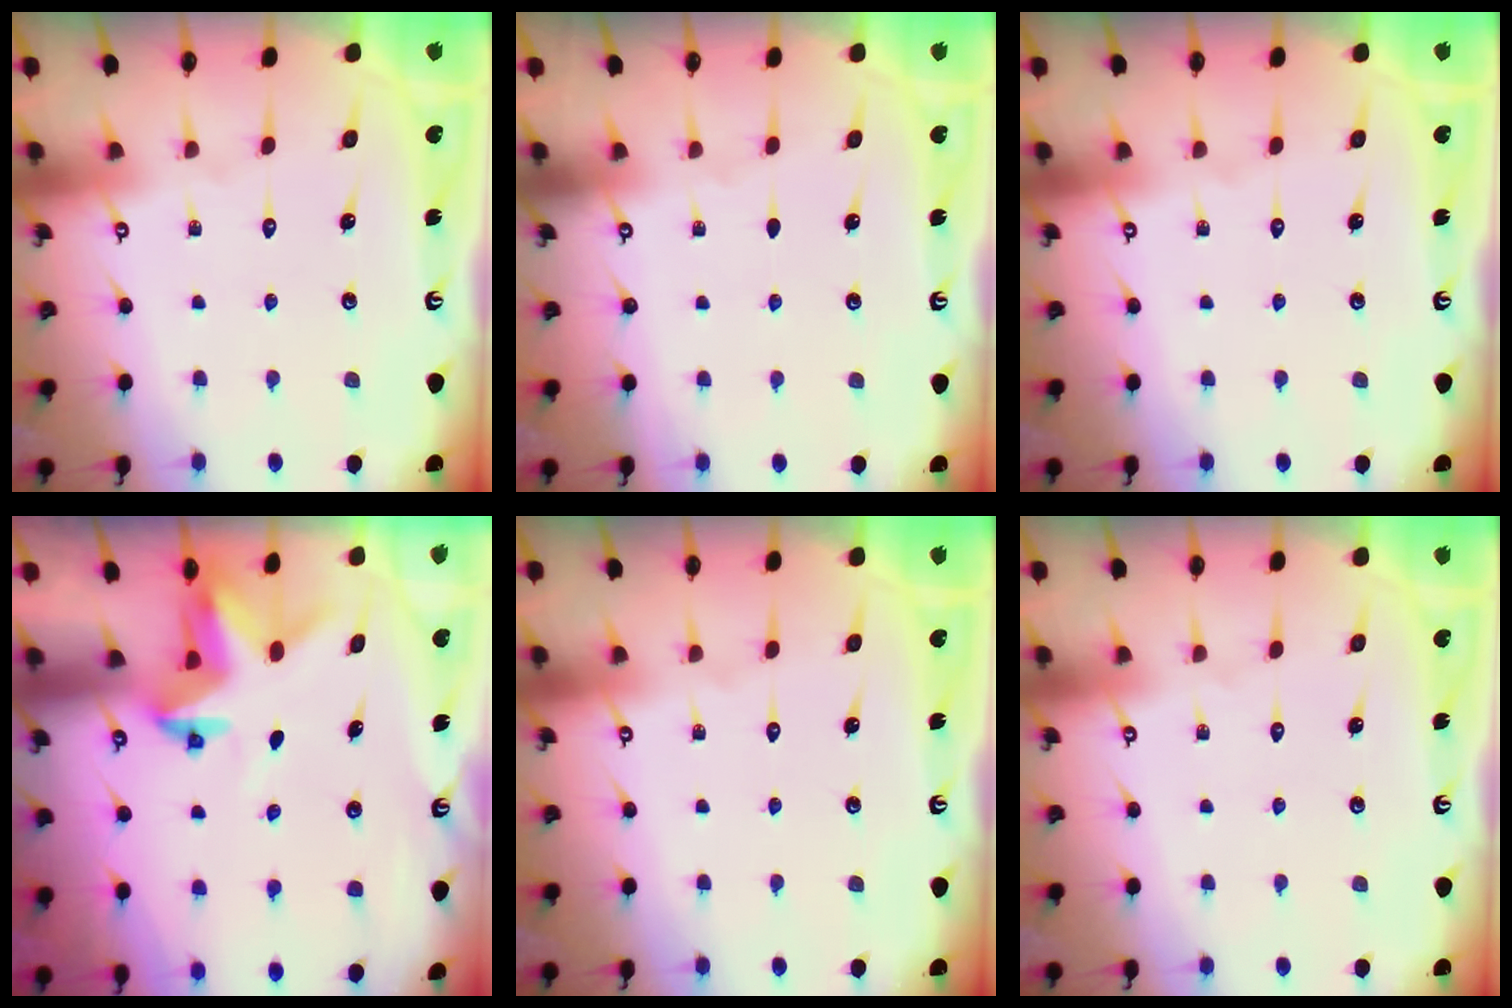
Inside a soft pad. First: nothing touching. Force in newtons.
{"total": 0.0}
{"total": 0.0}
{"total": 3.2, "press": 3.2, "slide": 0.1}
{"total": 0.0}
{"total": 0.0}